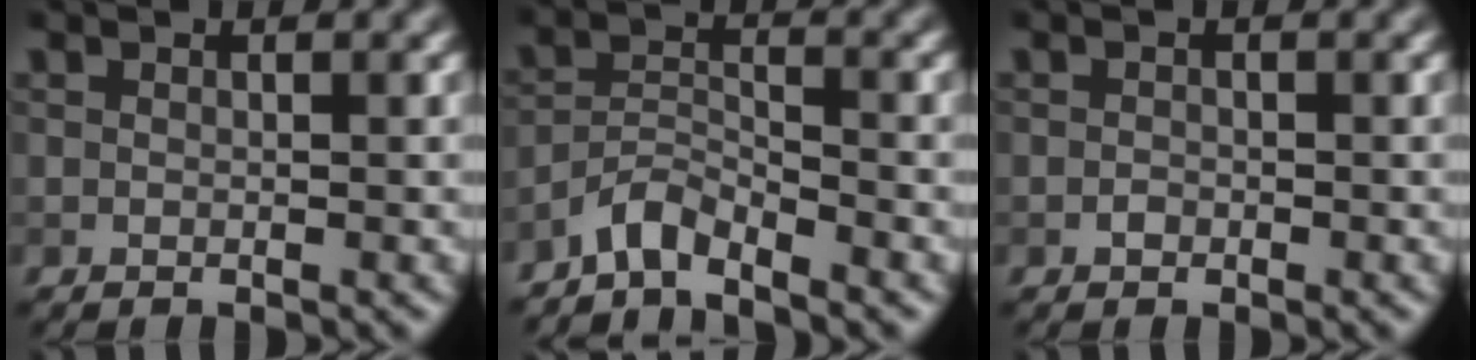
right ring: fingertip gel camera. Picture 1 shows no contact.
{"total": 3.0, "force": [-2.8, 0.5, 1.1], "torque": [-0.020, 0.007, -0.064]}
{"total": 0.6, "force": [-0.3, 0.4, 0.2], "torque": [-0.004, 0.000, -0.007]}